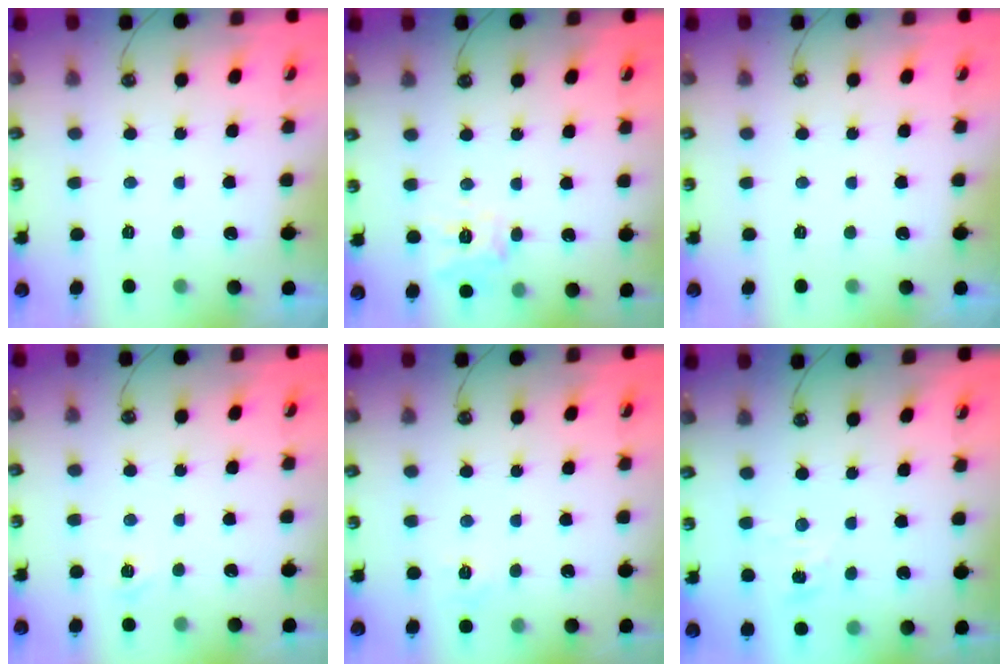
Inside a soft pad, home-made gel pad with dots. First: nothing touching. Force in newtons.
{"total": 10.9, "press": 10.8, "slide": 0.6}
{"total": 0.0}
{"total": 4.4, "press": 4.3, "slide": 0.5}
{"total": 5.7, "press": 5.6, "slide": 0.7}
{"total": 2.5, "press": 2.5, "slide": 0.2}